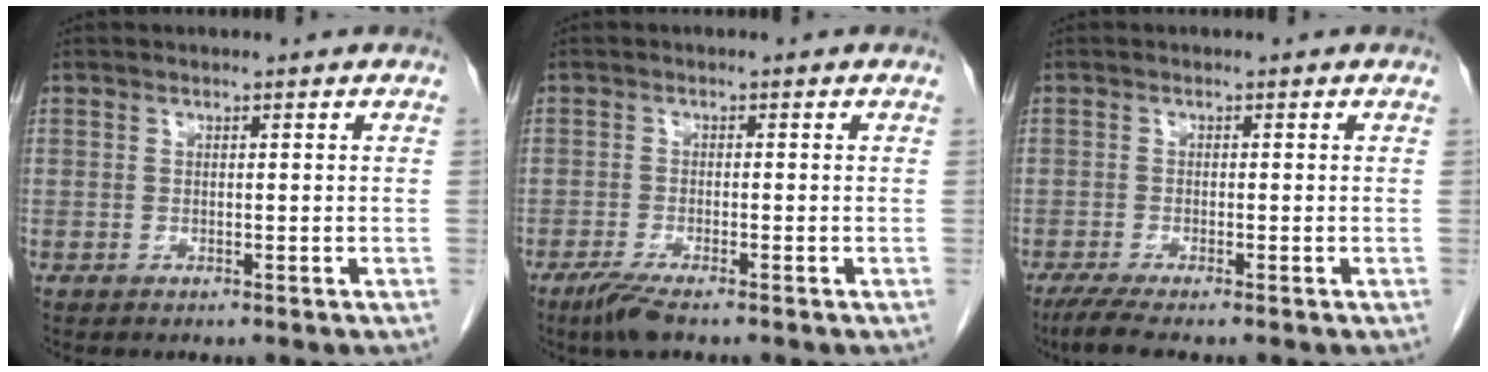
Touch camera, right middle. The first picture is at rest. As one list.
[{"total": 3.6, "force": [-2.6, 0.3, 2.4], "torque": [-0.054, -0.010, -0.052]}, {"total": 3.8, "force": [-3.0, 0.1, 2.4], "torque": [-0.049, -0.011, -0.055]}]